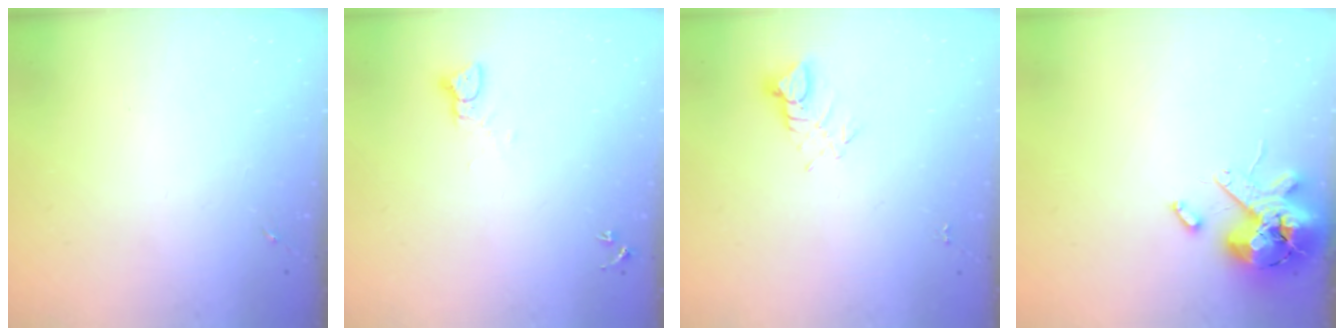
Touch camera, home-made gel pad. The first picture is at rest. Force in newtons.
{"total": 2.2, "press": 2.2, "slide": 0.2}
{"total": 3.1, "press": 3.1, "slide": 0.1}
{"total": 13.2, "press": 13.0, "slide": 2.2}